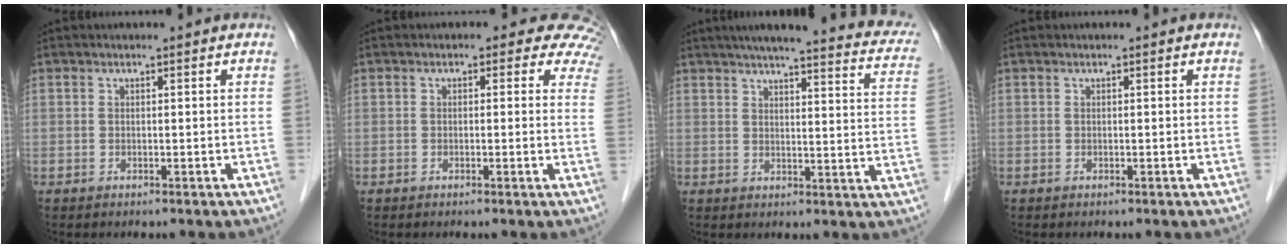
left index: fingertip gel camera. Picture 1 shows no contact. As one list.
[{"total": 6.4, "force": [4.4, 3.8, 2.6], "torque": [-0.005, 0.003, 0.014]}, {"total": 23.8, "force": [20.1, 3.0, 12.3], "torque": [-0.158, -0.011, 0.225]}, {"total": 0.0}]